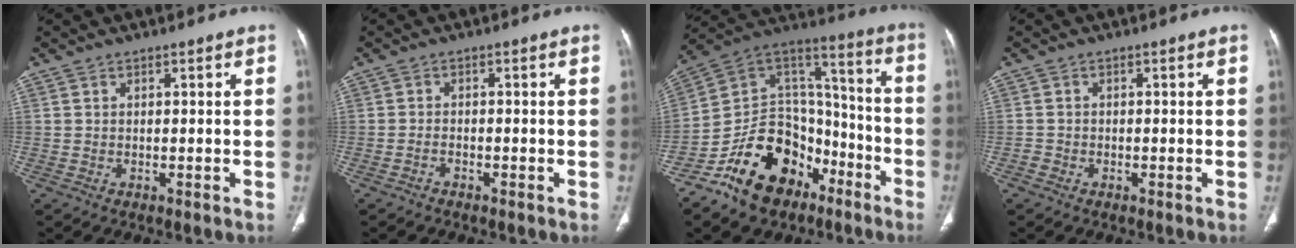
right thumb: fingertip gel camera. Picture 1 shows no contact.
{"total": 1.0, "force": [-0.8, 0.5, 0.2], "torque": [-0.003, 0.010, -0.015]}
{"total": 22.1, "force": [-12.5, 14.7, 10.8], "torque": [-0.132, 0.111, -0.207]}
{"total": 1.1, "force": [-0.7, 0.9, 0.0], "torque": [0.003, 0.005, -0.018]}